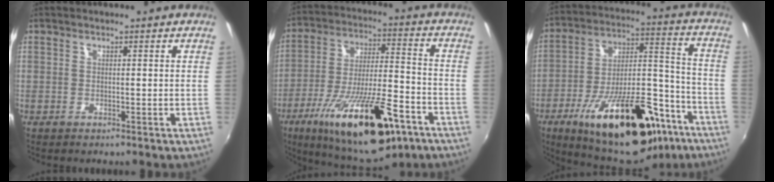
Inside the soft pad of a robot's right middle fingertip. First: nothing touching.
{"total": 24.3, "force": [-13.6, 7.2, 18.8], "torque": [-0.334, -0.042, -0.210]}
{"total": 28.7, "force": [-17.2, 11.1, 20.1], "torque": [-0.321, 0.007, -0.247]}